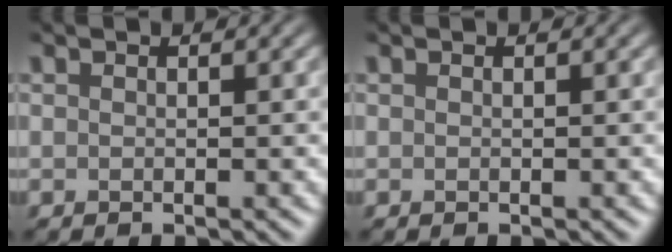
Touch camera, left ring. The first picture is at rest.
{"total": 0.0}